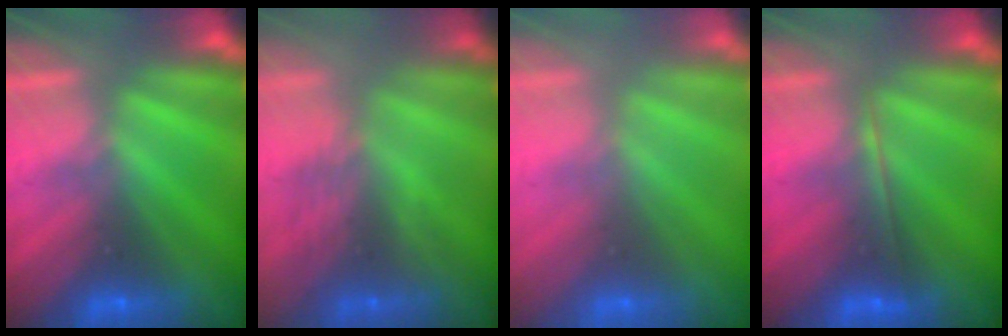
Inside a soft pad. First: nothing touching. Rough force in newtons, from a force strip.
{"total": 3.0}
{"total": 2.6}
{"total": 1.8}